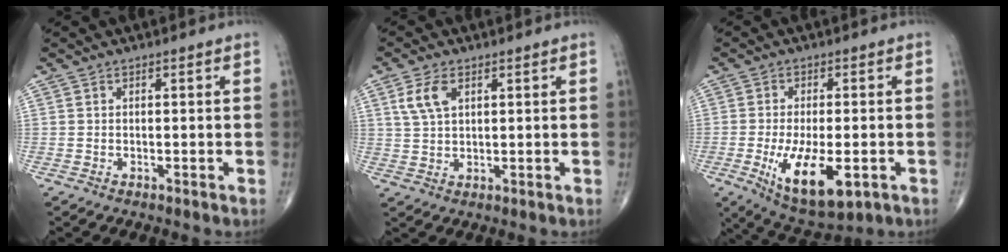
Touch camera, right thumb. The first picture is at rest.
{"total": 5.3, "force": [2.1, 2.9, 3.9], "torque": [-0.081, 0.000, 0.046]}
{"total": 12.7, "force": [-4.0, 5.2, 10.9], "torque": [-0.180, -0.013, -0.053]}